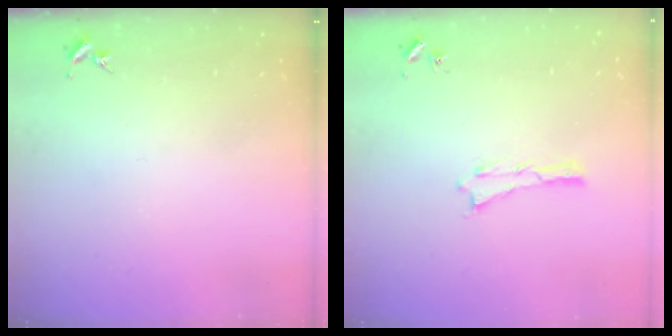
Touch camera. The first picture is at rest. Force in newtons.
{"total": 0.0}